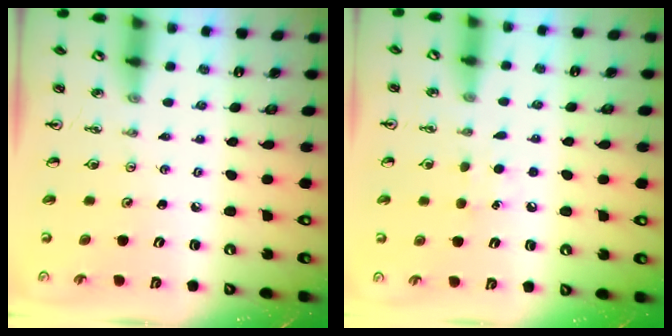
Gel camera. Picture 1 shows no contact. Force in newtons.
{"total": 6.6, "press": 6.5, "slide": 0.7}